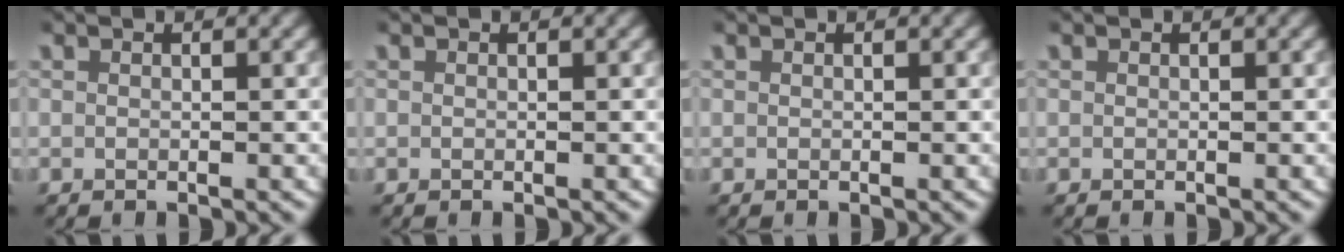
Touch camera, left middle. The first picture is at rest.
{"total": 0.0}
{"total": 0.0}
{"total": 0.0}